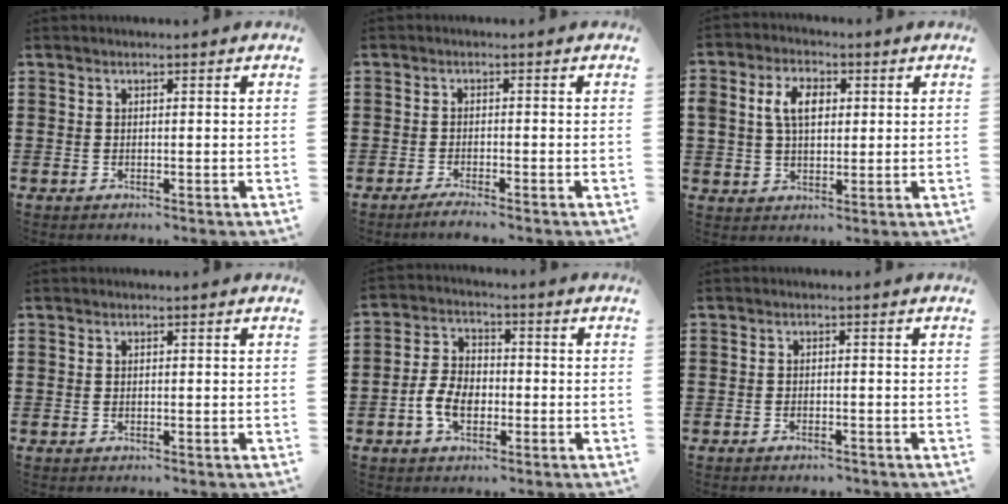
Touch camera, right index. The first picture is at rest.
{"total": 1.7, "force": [-1.5, -0.3, 0.5], "torque": [-0.009, -0.003, -0.028]}
{"total": 5.8, "force": [1.4, 3.9, 4.0], "torque": [-0.099, 0.014, 0.018]}
{"total": 0.0}
{"total": 5.8, "force": [-2.0, 3.8, 3.9], "torque": [-0.098, 0.003, -0.044]}
{"total": 1.1, "force": [-1.1, 0.1, 0.3], "torque": [-0.011, -0.004, -0.020]}